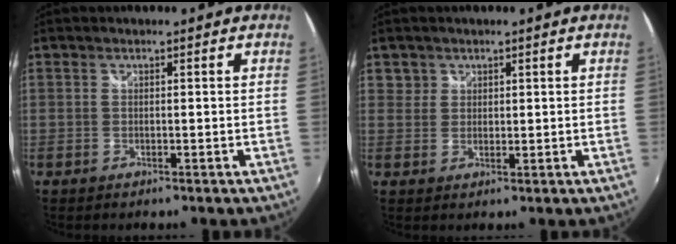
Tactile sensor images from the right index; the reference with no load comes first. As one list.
[{"total": 2.8, "force": [1.3, 2.4, 0.3], "torque": [0.006, 0.007, 0.021]}]